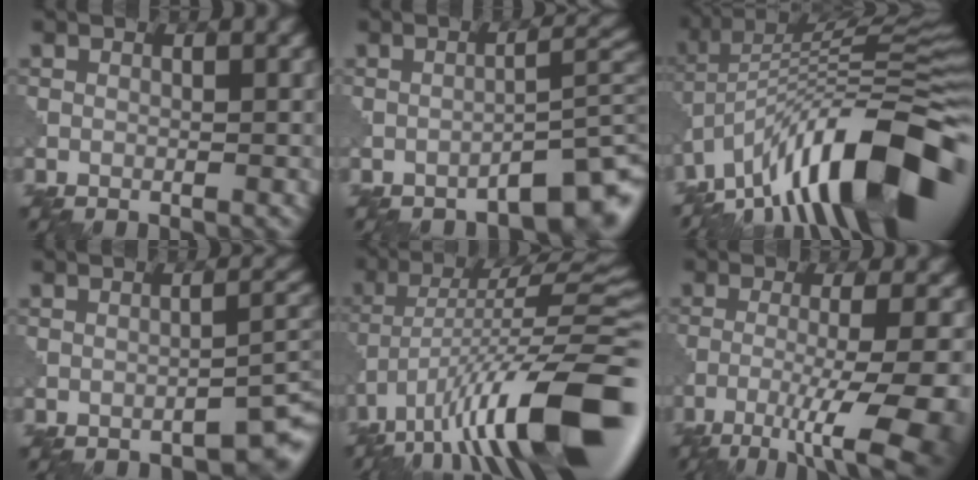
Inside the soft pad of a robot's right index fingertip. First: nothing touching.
{"total": 5.3, "force": [-3.8, 1.3, 3.5], "torque": [-0.035, 0.013, -0.053]}
{"total": 14.8, "force": [-8.0, 4.4, 11.7], "torque": [-0.190, 0.039, -0.149]}
{"total": 2.7, "force": [-2.2, 0.6, 1.6], "torque": [-0.017, 0.011, -0.033]}
{"total": 14.8, "force": [-7.4, 3.8, 12.3], "torque": [-0.209, 0.017, -0.122]}
{"total": 9.5, "force": [-5.0, 1.9, 7.9], "torque": [-0.127, -0.006, -0.078]}